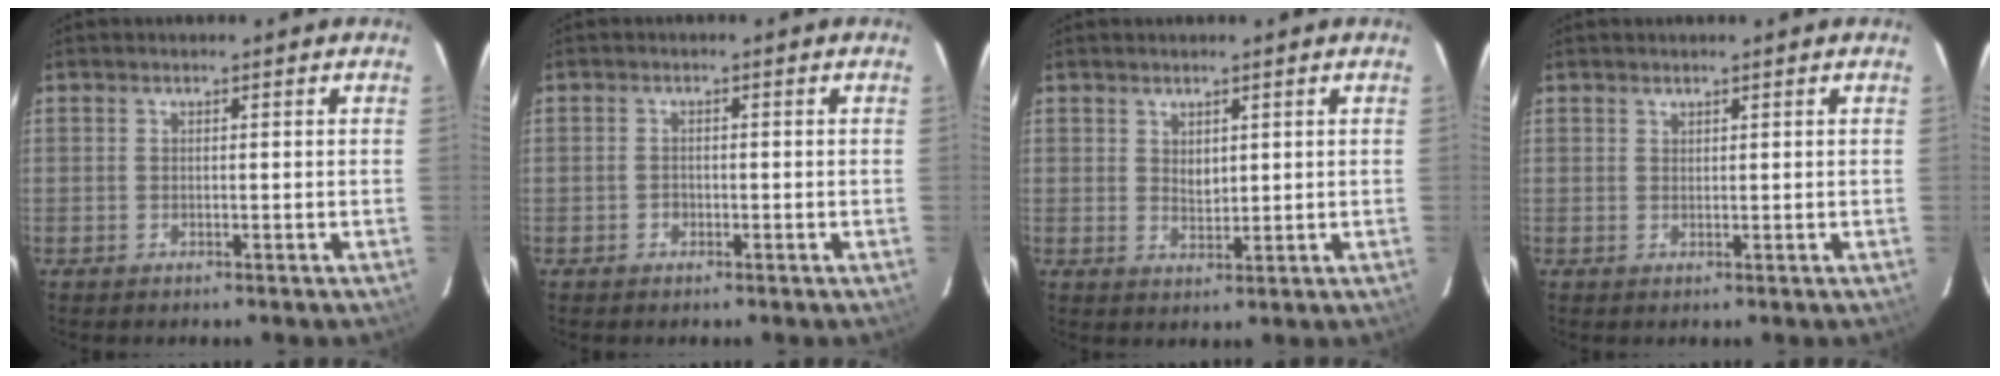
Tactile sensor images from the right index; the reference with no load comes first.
{"total": 1.3, "force": [-0.5, 1.1, 0.4], "torque": [-0.006, 0.002, -0.007]}
{"total": 2.3, "force": [1.2, 1.5, 1.3], "torque": [-0.019, -0.001, 0.023]}
{"total": 0.6, "force": [0.6, 0.2, 0.1], "torque": [0.000, 0.001, 0.012]}